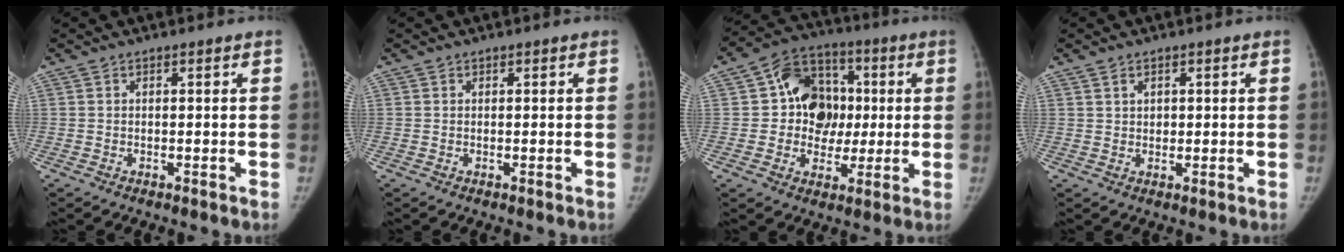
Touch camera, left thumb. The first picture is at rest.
{"total": 0.0}
{"total": 13.9, "force": [1.2, 11.7, 7.3], "torque": [-0.059, 0.015, 0.014]}
{"total": 1.8, "force": [0.9, 1.4, 0.7], "torque": [-0.001, -0.006, 0.016]}